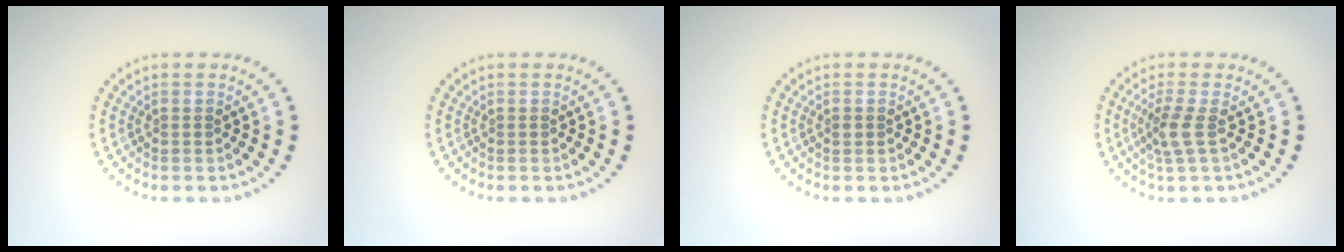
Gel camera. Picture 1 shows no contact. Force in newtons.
{"total": 0.0}
{"total": 0.6, "press": 0.6, "slide": 0.1}
{"total": 2.2, "press": 1.8, "slide": 1.3}